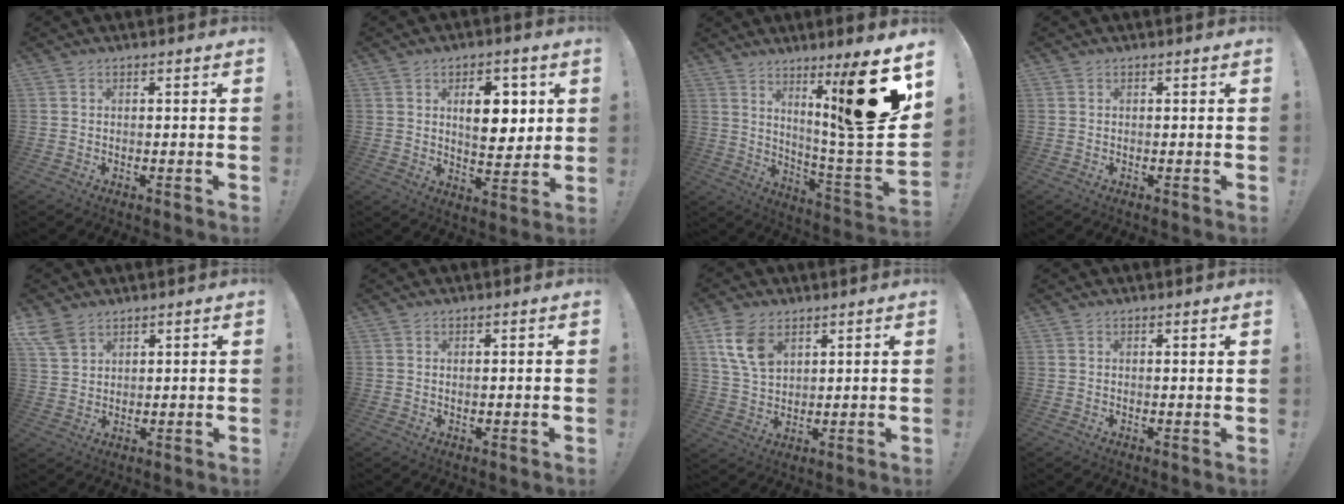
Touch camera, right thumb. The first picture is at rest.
{"total": 10.5, "force": [3.4, 5.8, 8.1], "torque": [-0.101, -0.007, 0.055]}
{"total": 19.6, "force": [9.2, 0.5, 17.3], "torque": [-0.247, -0.089, 0.133]}
{"total": 0.0}
{"total": 6.1, "force": [4.2, 3.4, 2.7], "torque": [-0.057, -0.014, 0.085]}
{"total": 0.8, "force": [0.4, 0.2, 0.7], "torque": [-0.009, 0.000, 0.005]}
{"total": 10.2, "force": [5.4, 6.4, 6.0], "torque": [-0.112, -0.014, 0.104]}
{"total": 1.0, "force": [0.8, -0.1, 0.7], "torque": [0.000, -0.006, 0.010]}